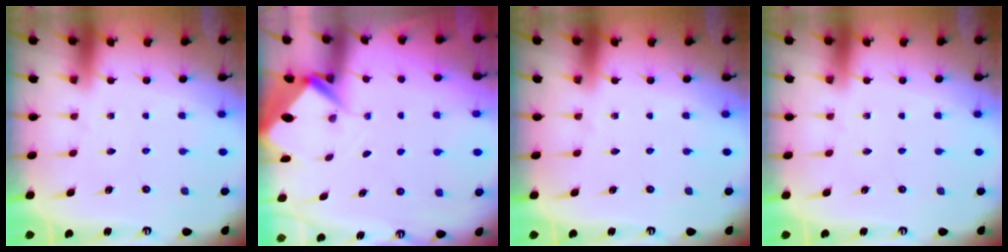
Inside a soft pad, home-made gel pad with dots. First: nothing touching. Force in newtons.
{"total": 2.8, "press": 2.8, "slide": 0.1}
{"total": 0.0}
{"total": 0.0}